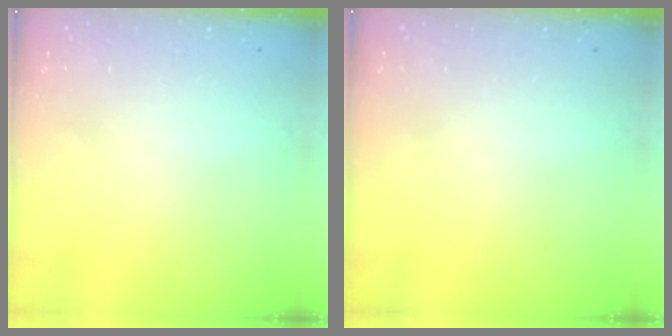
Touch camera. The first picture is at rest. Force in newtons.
{"total": 0.0}